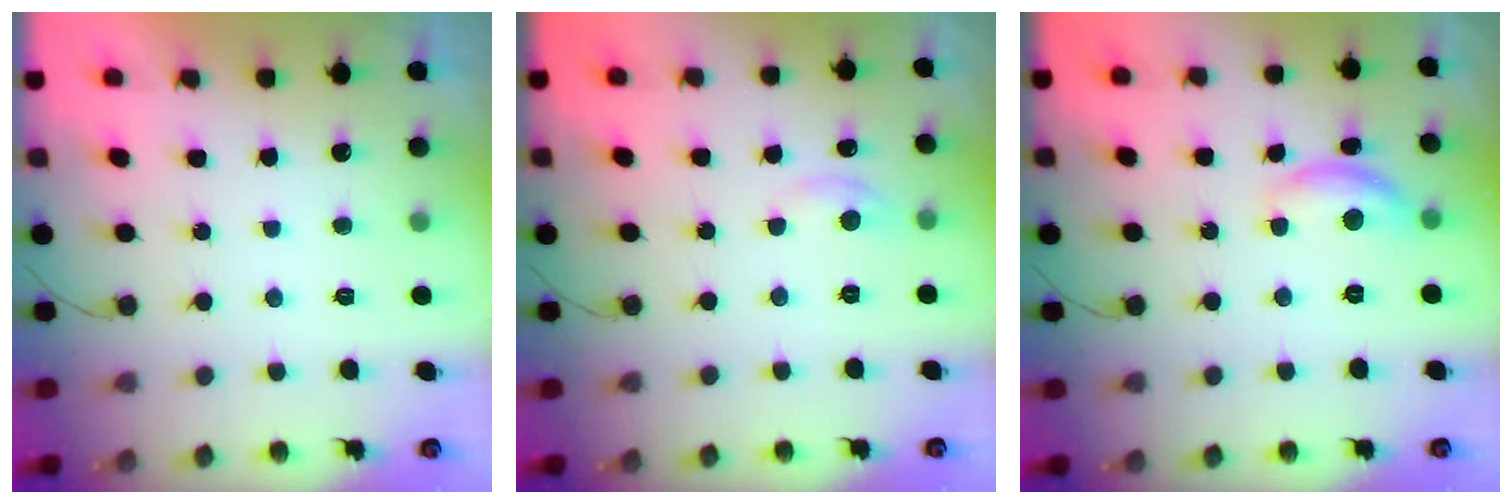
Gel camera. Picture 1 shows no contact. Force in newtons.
{"total": 3.3, "press": 3.3, "slide": 0.4}
{"total": 10.6, "press": 10.6, "slide": 0.6}